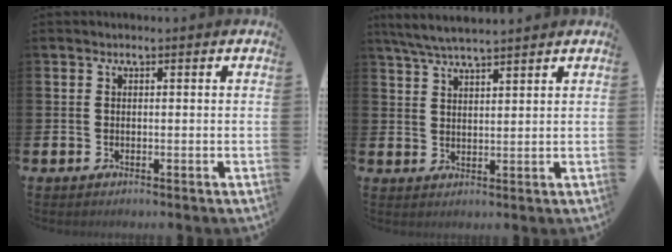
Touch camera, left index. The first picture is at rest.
{"total": 5.0, "force": [4.7, 0.3, 1.8], "torque": [-0.050, -0.012, 0.086]}